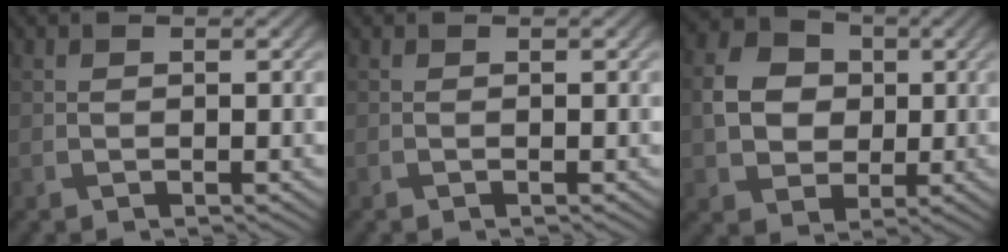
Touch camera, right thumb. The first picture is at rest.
{"total": 0.0}
{"total": 6.9, "force": [0.5, 5.8, 3.6], "torque": [-0.082, 0.009, -0.002]}